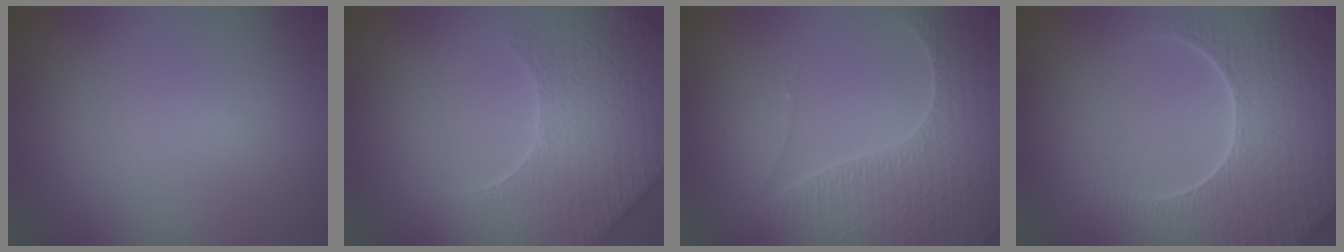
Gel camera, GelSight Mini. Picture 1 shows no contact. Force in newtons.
{"total": 8.6, "press": 6.3, "slide": 5.9}
{"total": 7.5, "press": 5.6, "slide": 5.0}
{"total": 9.4, "press": 6.7, "slide": 6.6}